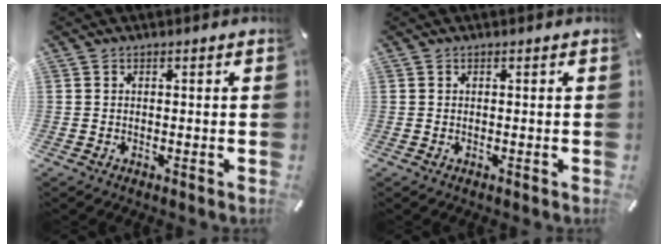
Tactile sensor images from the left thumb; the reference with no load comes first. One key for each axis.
{"total": 0.0}